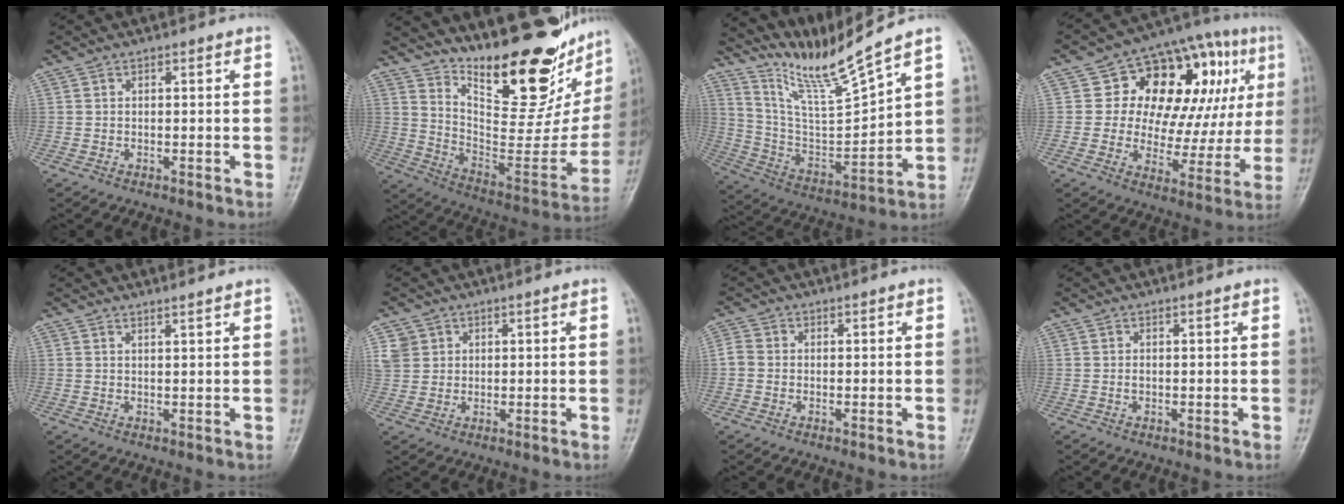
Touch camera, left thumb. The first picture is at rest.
{"total": 28.8, "force": [20.0, 9.4, 18.5], "torque": [-0.241, -0.116, 0.304]}
{"total": 13.1, "force": [11.7, -1.3, 5.7], "torque": [-0.105, -0.073, 0.236]}
{"total": 21.6, "force": [6.1, 13.1, 16.1], "torque": [-0.150, 0.016, 0.083]}
{"total": 1.5, "force": [1.3, -0.4, 0.5], "torque": [-0.006, -0.014, 0.023]}
{"total": 4.0, "force": [1.9, 3.4, 1.0], "torque": [-0.005, -0.001, 0.040]}
{"total": 1.9, "force": [0.1, 1.7, 1.0], "torque": [-0.017, 0.005, -0.005]}
{"total": 0.6, "force": [0.2, 0.2, 0.5], "torque": [-0.011, 0.000, 0.004]}